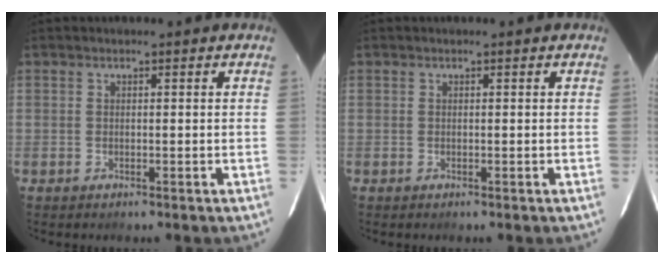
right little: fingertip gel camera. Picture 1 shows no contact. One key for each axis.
{"total": 0.0}